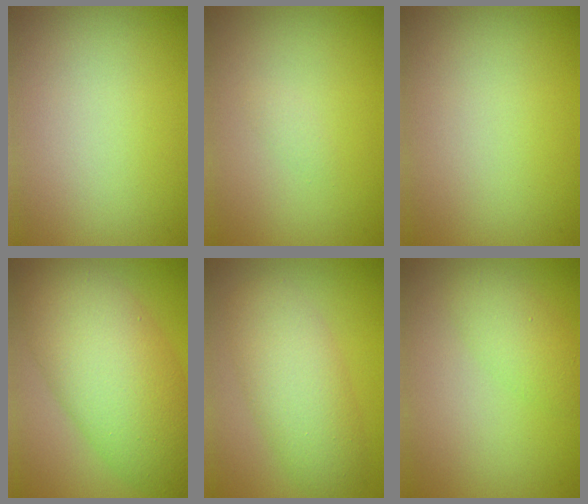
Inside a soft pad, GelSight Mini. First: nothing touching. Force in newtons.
{"total": 0.6, "press": 0.5, "slide": 0.1}
{"total": 0.0}
{"total": 10.4, "press": 10.4, "slide": 0.2}
{"total": 5.6, "press": 5.6, "slide": 0.1}
{"total": 2.1, "press": 2.1, "slide": 0.1}